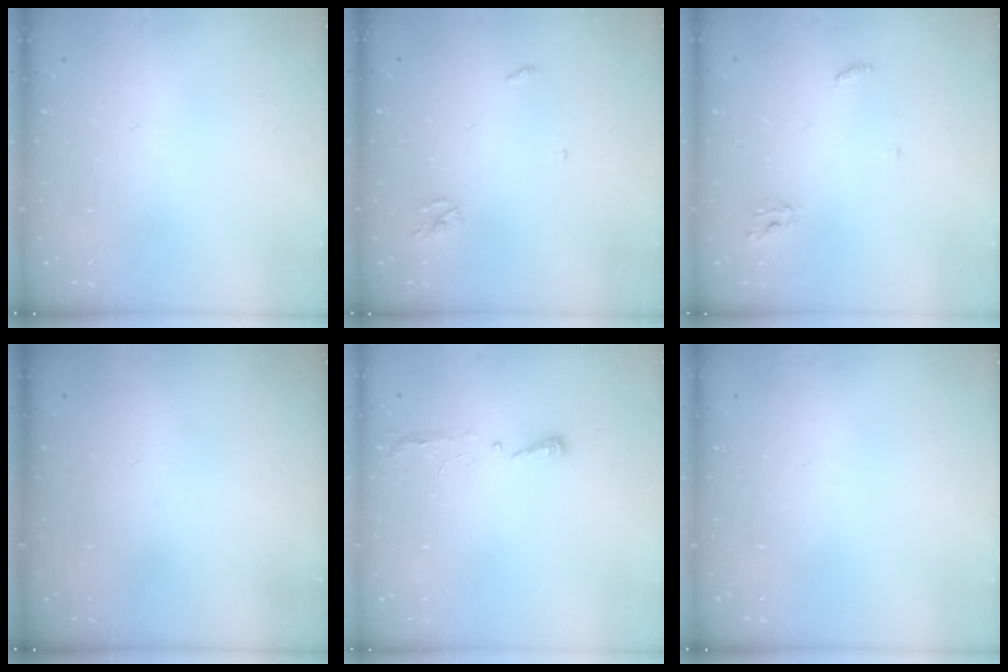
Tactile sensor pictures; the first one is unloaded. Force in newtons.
{"total": 2.6, "press": 2.6, "slide": 0.2}
{"total": 4.1, "press": 4.1, "slide": 0.2}
{"total": 0.0}
{"total": 4.1, "press": 4.0, "slide": 0.6}
{"total": 0.0}